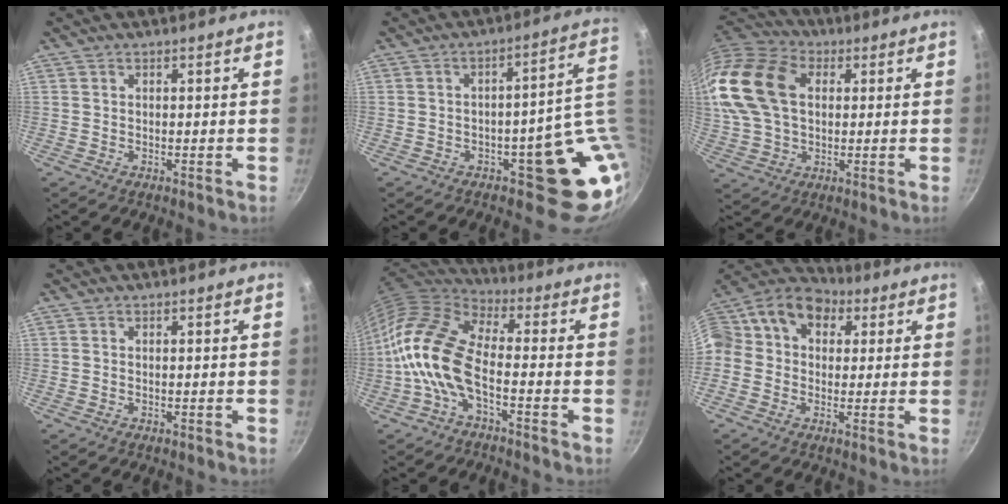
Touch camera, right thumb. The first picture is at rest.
{"total": 13.3, "force": [0.7, 7.1, 11.3], "torque": [-0.065, 0.008, 0.027]}
{"total": 20.4, "force": [3.8, 14.2, 14.2], "torque": [-0.282, 0.023, 0.062]}
{"total": 0.0}
{"total": 13.8, "force": [-3.8, 6.8, 11.4], "torque": [-0.220, 0.037, -0.092]}
{"total": 15.1, "force": [3.8, 12.4, 7.8], "torque": [-0.143, 0.035, 0.044]}